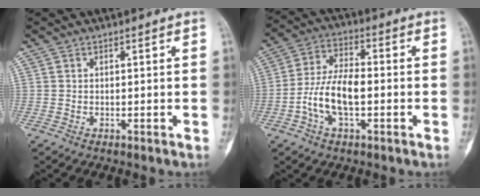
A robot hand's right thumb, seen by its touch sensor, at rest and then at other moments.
{"total": 10.5, "force": [-2.4, 5.1, 8.8], "torque": [-0.173, 0.029, -0.050]}